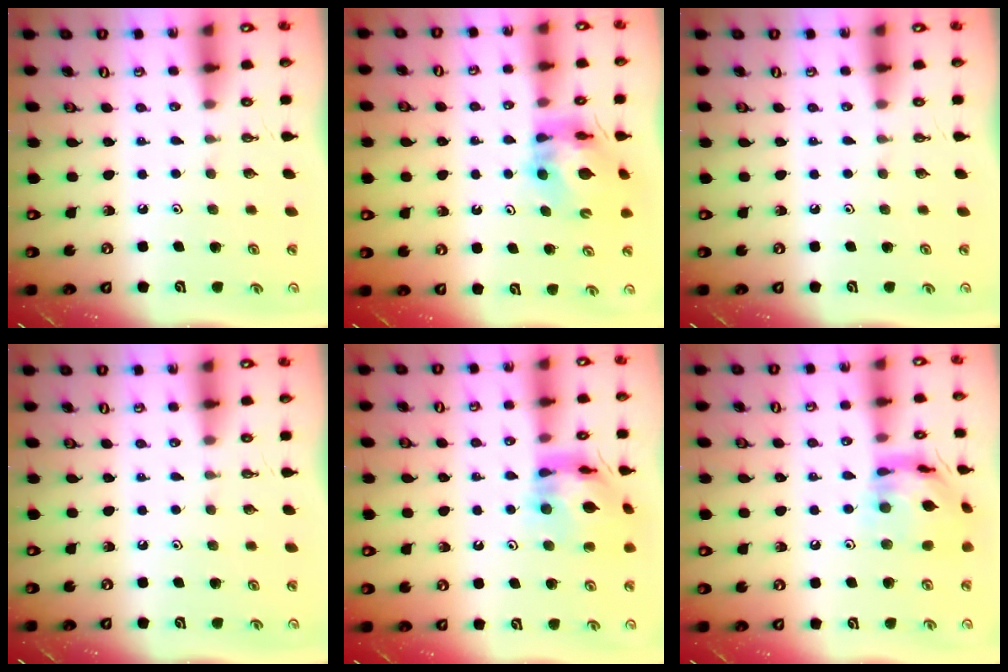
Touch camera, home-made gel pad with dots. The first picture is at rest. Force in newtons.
{"total": 10.4, "press": 10.3, "slide": 1.2}
{"total": 0.0}
{"total": 0.0}
{"total": 12.3, "press": 12.2, "slide": 1.1}
{"total": 16.0, "press": 16.0, "slide": 1.6}